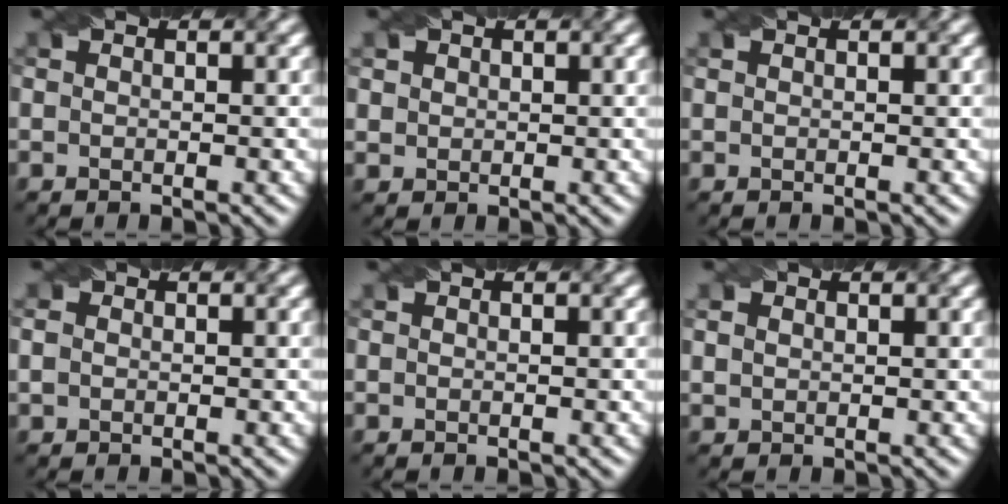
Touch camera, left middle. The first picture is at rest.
{"total": 1.0, "force": [0.2, 1.0, -0.1], "torque": [0.003, -0.005, 0.017]}
{"total": 0.0}
{"total": 1.0, "force": [0.1, 1.0, 0.4], "torque": [-0.007, 0.001, 0.000]}
{"total": 0.0}
{"total": 1.3, "force": [0.6, 0.9, 0.7], "torque": [-0.014, 0.002, 0.014]}